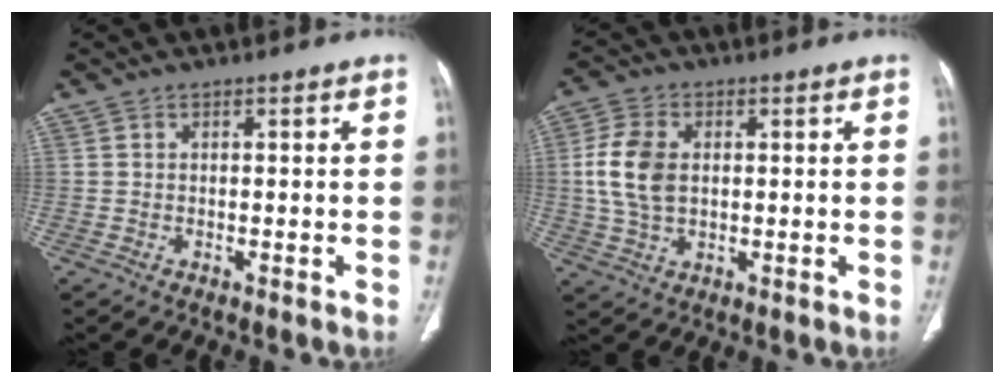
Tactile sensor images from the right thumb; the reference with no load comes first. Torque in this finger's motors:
{"motor_torque": [1.44, 1.11, 0.75, -0.64, 0.23]}